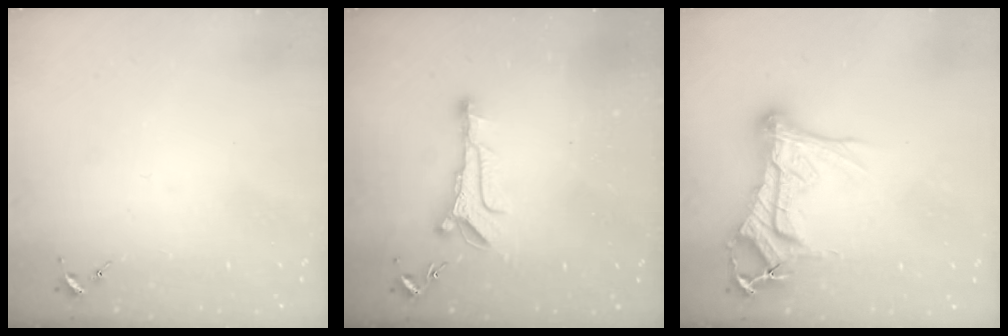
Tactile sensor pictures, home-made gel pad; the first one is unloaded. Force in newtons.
{"total": 9.4, "press": 9.4, "slide": 0.2}
{"total": 22.3, "press": 22.2, "slide": 2.1}